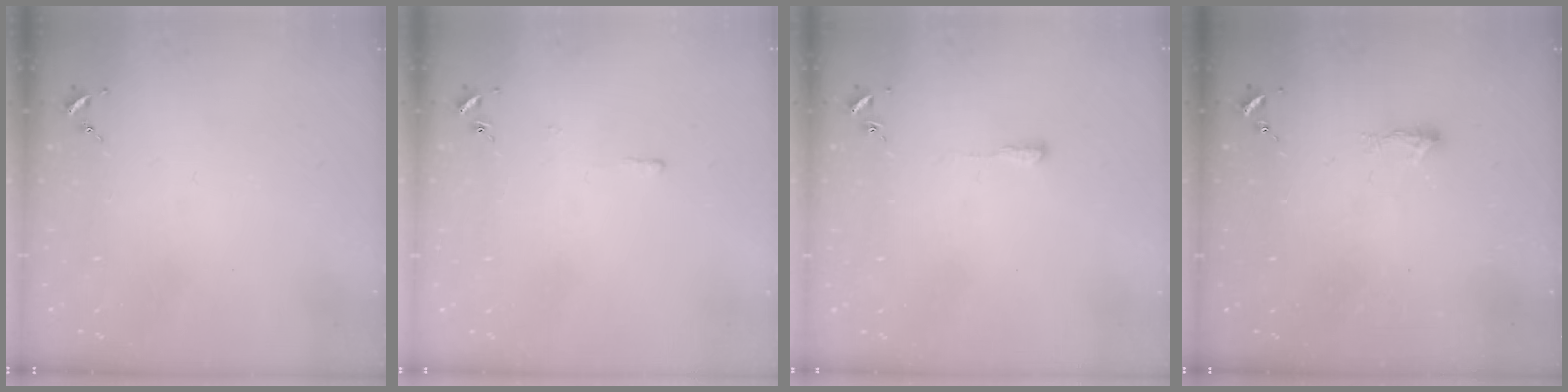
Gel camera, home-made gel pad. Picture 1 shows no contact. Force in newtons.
{"total": 2.6, "press": 2.6, "slide": 0.3}
{"total": 3.3, "press": 3.3, "slide": 0.6}
{"total": 5.2, "press": 5.2, "slide": 0.8}